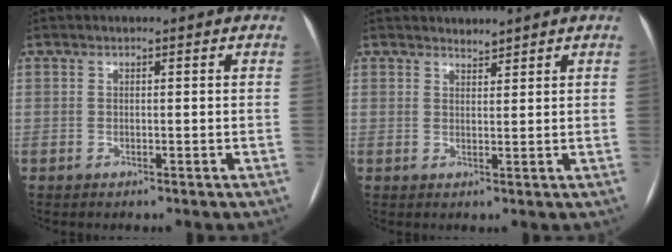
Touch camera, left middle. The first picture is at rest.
{"total": 1.3, "force": [1.3, 0.0, -0.1], "torque": [-0.005, 0.001, 0.026]}